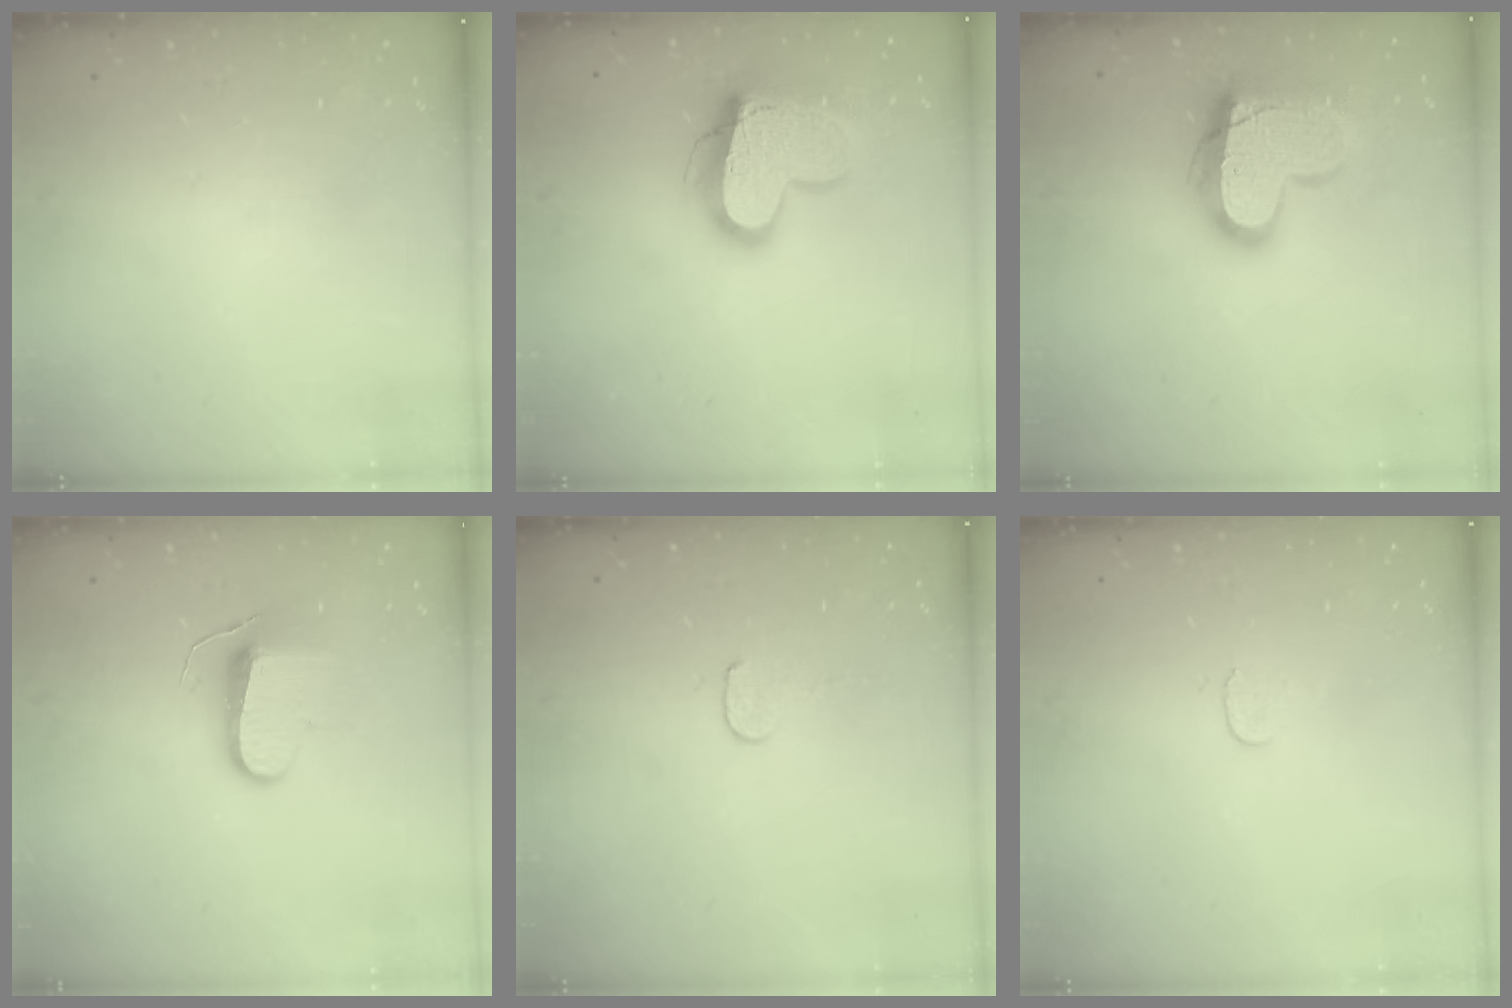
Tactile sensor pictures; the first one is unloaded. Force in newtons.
{"total": 16.5, "press": 16.4, "slide": 1.5}
{"total": 17.2, "press": 17.2, "slide": 1.3}
{"total": 9.5, "press": 9.5, "slide": 0.2}
{"total": 4.1, "press": 4.1, "slide": 0.4}
{"total": 3.9, "press": 3.9, "slide": 0.3}